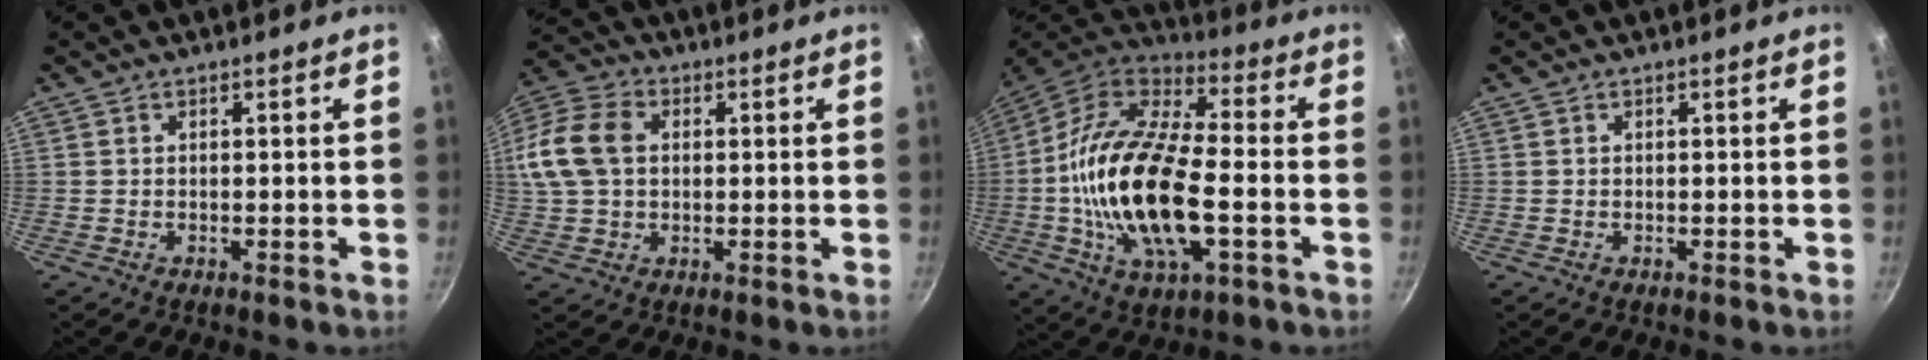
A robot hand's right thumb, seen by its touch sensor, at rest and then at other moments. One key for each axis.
{"total": 16.8, "fx": 2.7, "fy": 12.4, "fz": 11.0, "tx": -0.245, "ty": 0.032, "tz": 0.040}
{"total": 24.0, "fx": -3.4, "fy": 11.0, "fz": 21.1, "tx": -0.409, "ty": 0.027, "tz": -0.077}
{"total": 0.0}